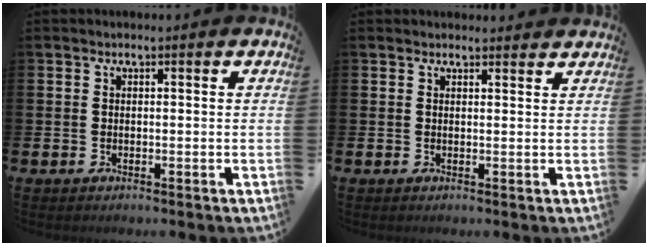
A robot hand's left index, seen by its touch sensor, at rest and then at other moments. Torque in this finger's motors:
{"motor_torque": [0.45, -1.68, 0.10, 0.02]}